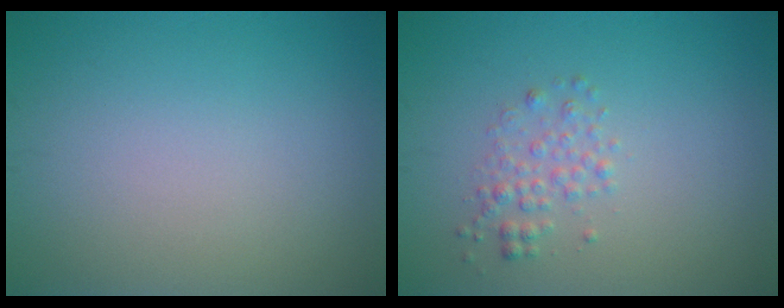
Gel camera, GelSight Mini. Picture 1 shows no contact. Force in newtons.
{"total": 1.7, "press": 1.7, "slide": 0.0}